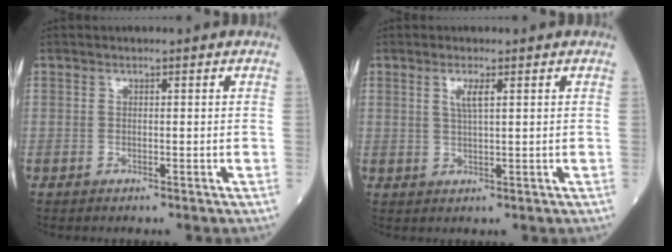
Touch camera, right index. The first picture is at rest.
{"total": 2.5, "force": [1.0, 0.2, 2.3], "torque": [-0.050, 0.000, 0.020]}